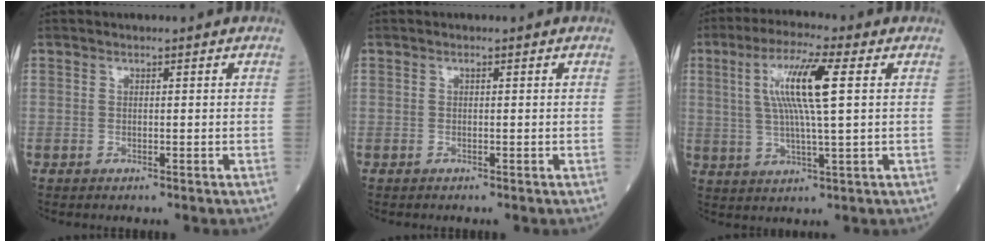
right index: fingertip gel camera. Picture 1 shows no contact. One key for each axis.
{"total": 0.0}
{"total": 10.2, "fx": 2.4, "fy": 0.2, "fz": 9.9, "tx": -0.198, "ty": 0.007, "tz": 0.043}